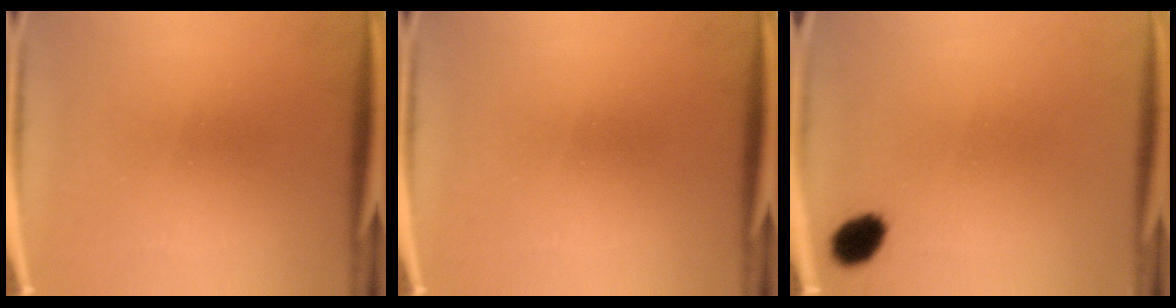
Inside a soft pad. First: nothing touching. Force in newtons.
{"total": 0.0}
{"total": 4.8}